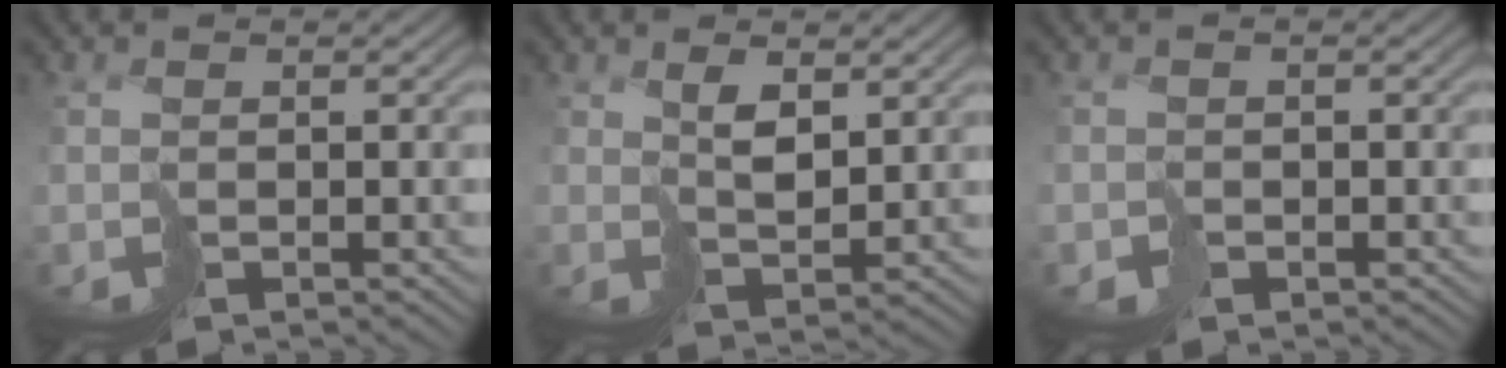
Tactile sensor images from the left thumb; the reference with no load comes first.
{"total": 3.0, "force": [2.7, 0.2, 1.2], "torque": [-0.023, 0.006, 0.059]}
{"total": 0.9, "force": [-0.5, 0.5, -0.5], "torque": [0.019, 0.000, -0.011]}